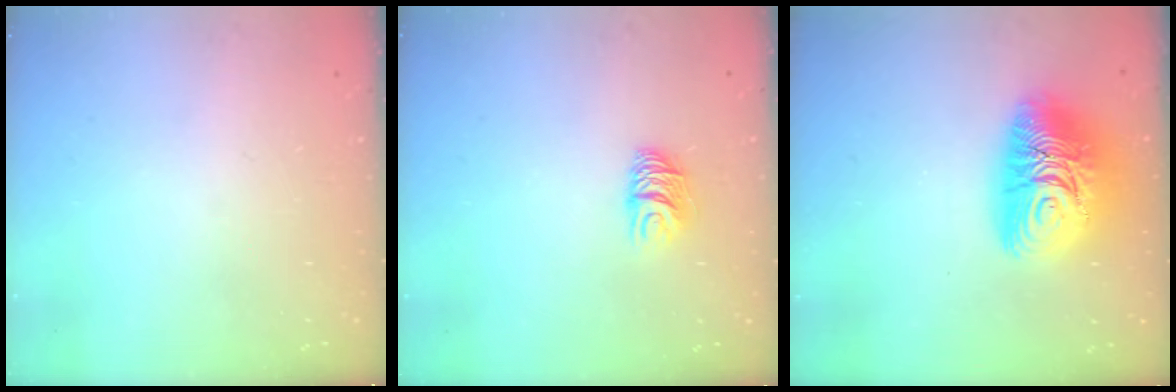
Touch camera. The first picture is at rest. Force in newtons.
{"total": 6.1, "press": 6.1, "slide": 0.6}
{"total": 15.9, "press": 15.9, "slide": 1.3}